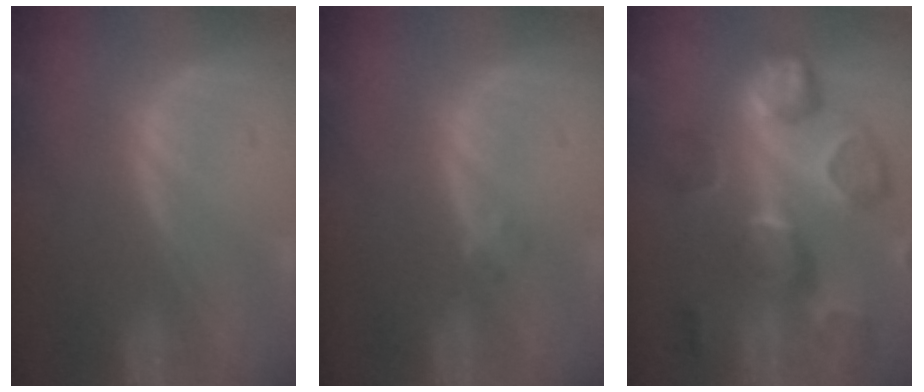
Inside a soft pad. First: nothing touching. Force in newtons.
{"total": 0.9, "press": 0.9, "slide": 0.2}
{"total": 12.7, "press": 11.2, "slide": 6.0}